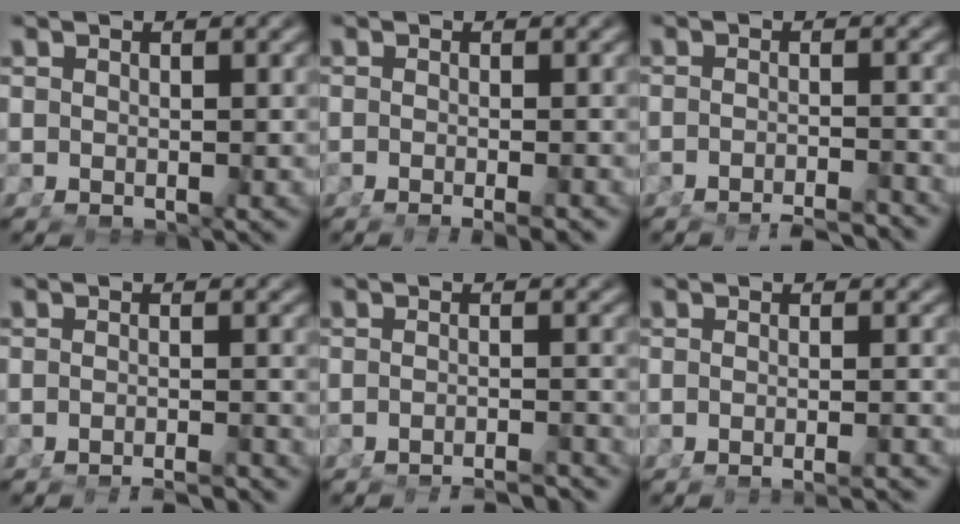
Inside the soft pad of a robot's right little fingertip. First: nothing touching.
{"total": 3.0, "force": [-2.5, 0.5, 1.6], "torque": [-0.017, -0.003, -0.036]}
{"total": 4.7, "force": [-4.6, 0.4, 1.1], "torque": [0.000, -0.009, -0.072]}
{"total": 5.1, "force": [-5.0, 0.4, 0.9], "torque": [0.002, -0.009, -0.078]}
{"total": 6.9, "force": [-6.8, 0.8, 1.2], "torque": [-0.001, -0.014, -0.104]}
{"total": 2.6, "force": [-2.4, -0.1, 0.9], "torque": [-0.011, 0.003, -0.042]}